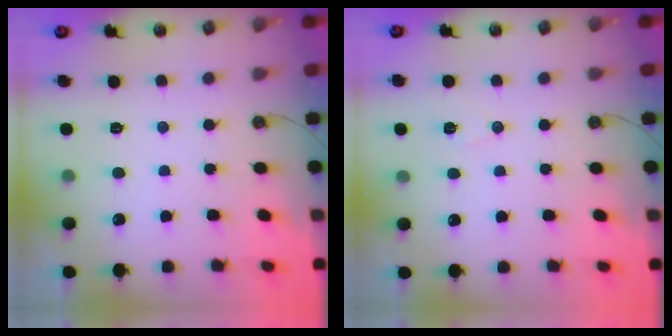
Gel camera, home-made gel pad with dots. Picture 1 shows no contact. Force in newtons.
{"total": 7.1, "press": 5.4, "slide": 4.5}